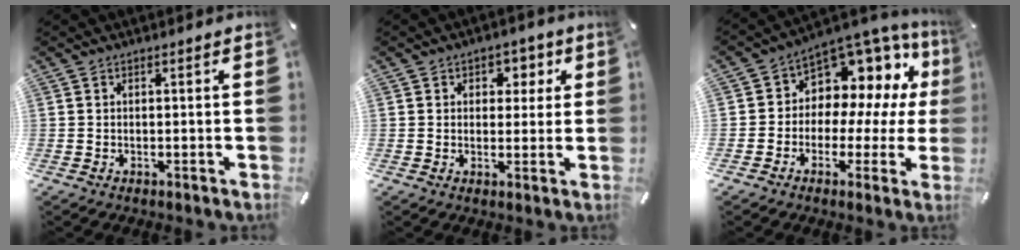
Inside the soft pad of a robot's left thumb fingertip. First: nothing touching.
{"total": 4.3, "force": [1.0, 3.9, 1.6], "torque": [-0.002, -0.003, 0.006]}
{"total": 8.3, "force": [3.7, 6.7, 3.1], "torque": [-0.060, -0.059, 0.071]}